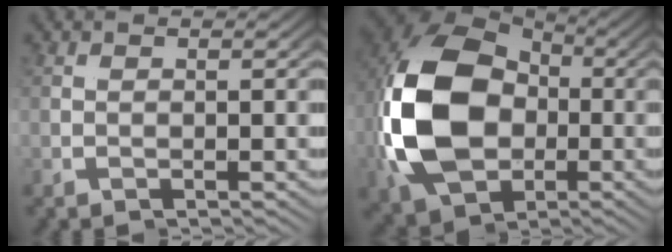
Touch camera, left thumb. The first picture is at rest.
{"total": 20.0, "force": [-0.5, 12.8, 15.4], "torque": [-0.324, -0.043, 0.015]}